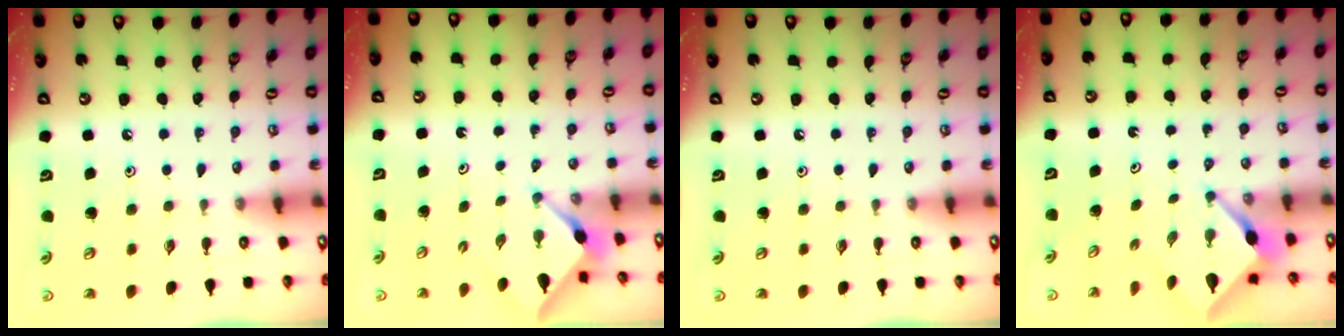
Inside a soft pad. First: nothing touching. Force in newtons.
{"total": 3.1, "press": 3.1, "slide": 0.4}
{"total": 0.0}
{"total": 3.0, "press": 3.0, "slide": 0.2}